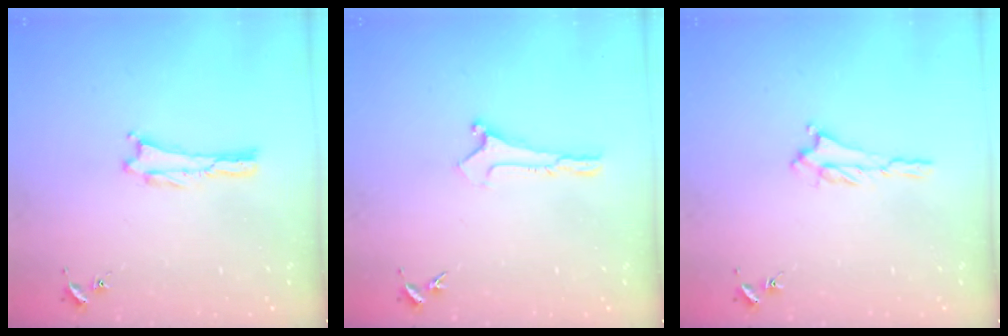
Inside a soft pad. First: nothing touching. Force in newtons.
{"total": 0.0}
{"total": 1.2, "press": 1.1, "slide": 0.5}